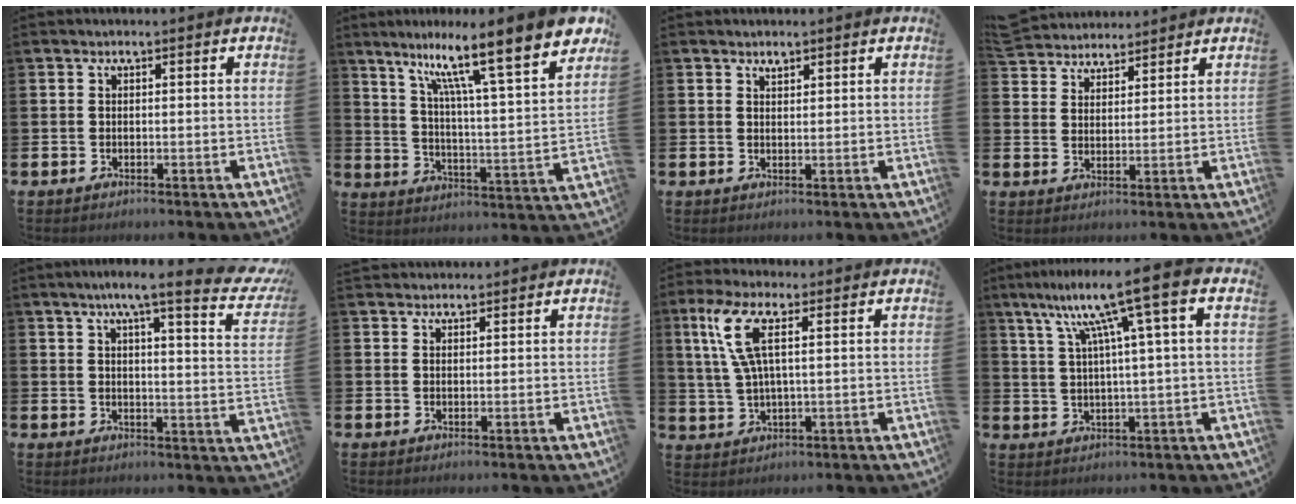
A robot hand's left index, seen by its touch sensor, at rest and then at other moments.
{"total": 12.1, "force": [9.4, 0.6, 7.5], "torque": [-0.153, -0.077, 0.141]}
{"total": 1.2, "force": [1.2, 0.4, 0.1], "torque": [0.008, -0.002, 0.020]}
{"total": 4.8, "force": [4.7, 1.0, -0.3], "torque": [-0.019, -0.018, 0.089]}
{"total": 7.5, "force": [5.8, 0.8, 4.7], "torque": [-0.073, -0.046, 0.085]}
{"total": 1.9, "force": [1.8, 0.5, -0.1], "torque": [0.007, -0.006, 0.033]}
{"total": 7.3, "force": [3.6, 2.3, 6.0], "torque": [-0.134, 0.010, 0.064]}
{"total": 10.6, "force": [5.3, 0.3, 9.2], "torque": [-0.187, -0.014, 0.077]}